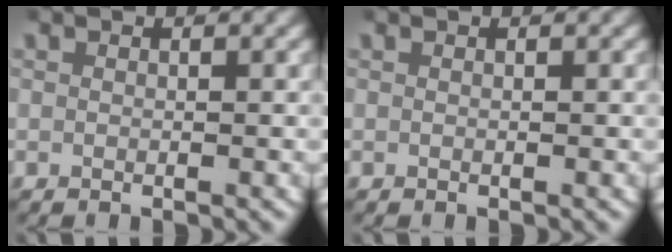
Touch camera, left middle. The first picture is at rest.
{"total": 0.0}